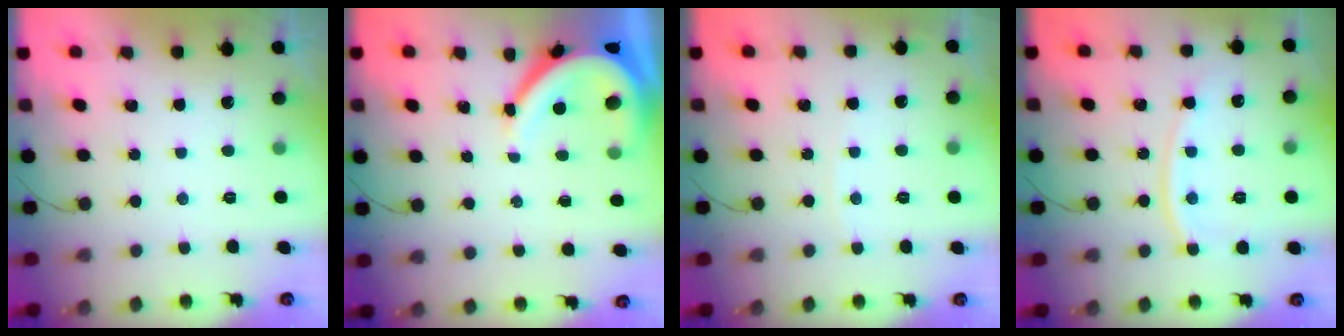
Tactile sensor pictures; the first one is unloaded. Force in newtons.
{"total": 10.0, "press": 9.9, "slide": 0.9}
{"total": 3.1, "press": 3.1, "slide": 0.4}
{"total": 10.5, "press": 10.4, "slide": 1.3}